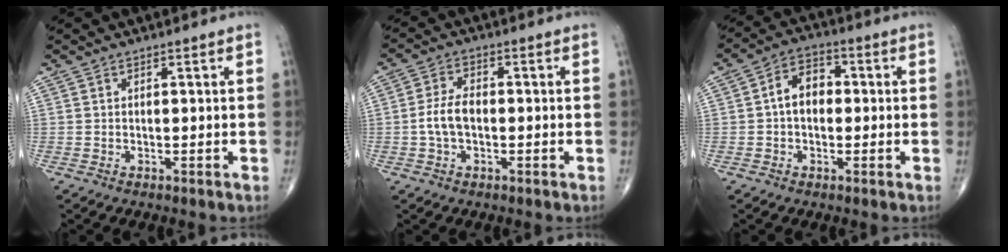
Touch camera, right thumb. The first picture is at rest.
{"total": 5.4, "force": [-0.8, 3.2, 4.3], "torque": [-0.092, 0.017, -0.019]}
{"total": 6.8, "force": [0.0, 4.8, 4.9], "torque": [-0.064, 0.022, -0.011]}